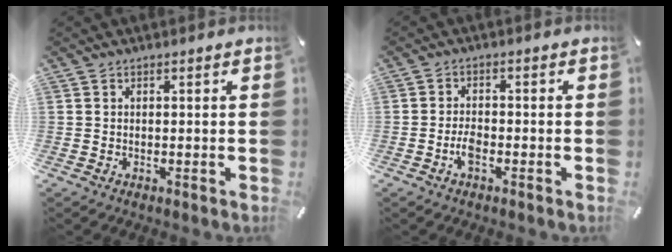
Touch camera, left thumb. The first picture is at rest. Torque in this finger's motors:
{"motor_torque": [0.08, 0.06, 0.36, 0.17, 0.00]}